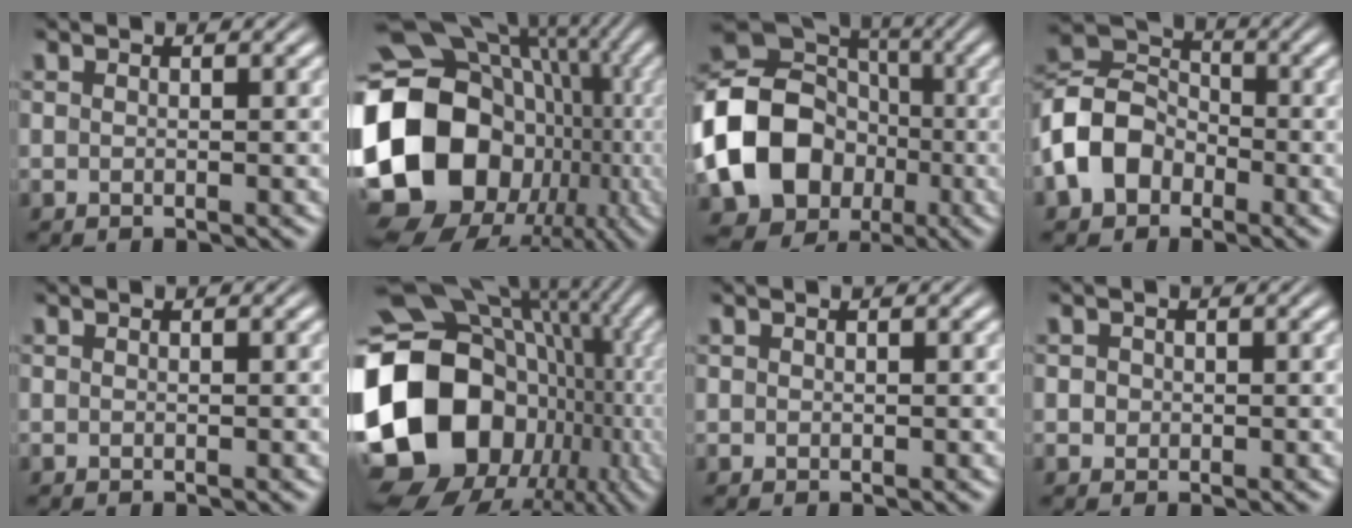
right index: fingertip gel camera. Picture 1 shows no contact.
{"total": 21.9, "force": [-3.0, 16.8, 13.9], "torque": [-0.283, -0.069, -0.029]}
{"total": 19.3, "force": [-3.7, 16.5, 9.3], "torque": [-0.230, -0.077, -0.045]}
{"total": 8.6, "force": [-0.9, 7.4, 4.4], "torque": [-0.118, -0.023, -0.014]}
{"total": 0.0}
{"total": 24.5, "force": [-2.9, 18.3, 16.0], "torque": [-0.307, -0.072, -0.027]}
{"total": 0.0}
{"total": 1.3, "force": [-0.2, 1.2, 0.2], "torque": [-0.014, -0.008, 0.000]}